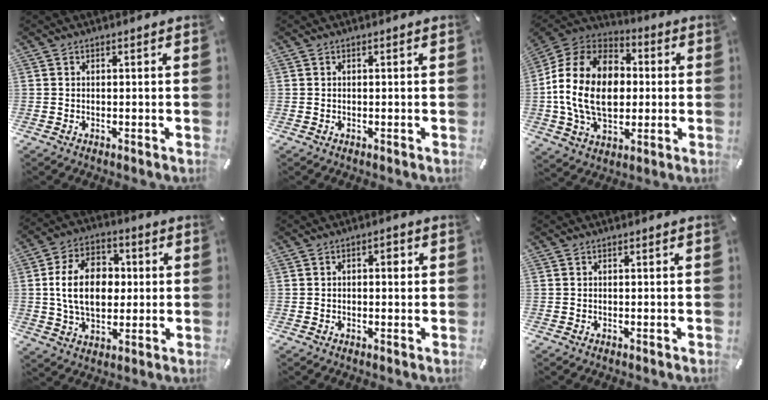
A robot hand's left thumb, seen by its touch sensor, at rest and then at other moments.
{"total": 0.0}
{"total": 18.7, "force": [-1.5, 14.0, 12.3], "torque": [-0.260, 0.022, -0.031]}
{"total": 14.4, "force": [0.9, 10.4, 9.9], "torque": [-0.192, 0.017, 0.014]}
{"total": 2.5, "force": [0.2, 1.4, 2.0], "torque": [-0.025, 0.002, -0.004]}
{"total": 0.0}